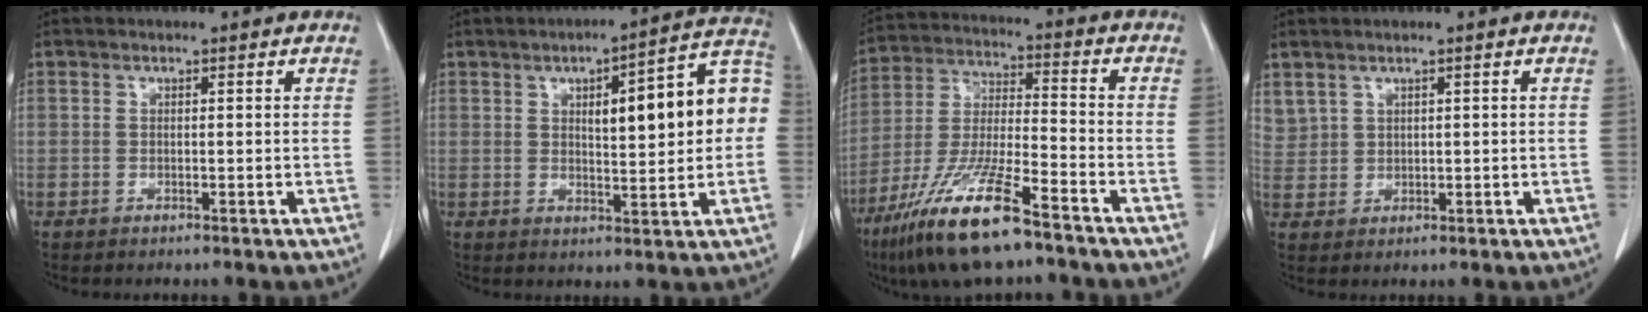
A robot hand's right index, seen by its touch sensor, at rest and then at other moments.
{"total": 14.2, "force": [1.8, 3.3, 13.7], "torque": [-0.181, 0.039, 0.026]}
{"total": 15.4, "force": [-10.1, 1.9, 11.4], "torque": [-0.244, -0.033, -0.189]}
{"total": 3.6, "force": [2.2, 2.7, 1.0], "torque": [-0.026, 0.011, 0.058]}